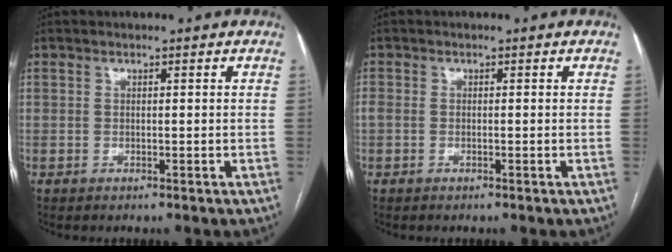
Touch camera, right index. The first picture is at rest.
{"total": 1.1, "force": [-0.2, 0.7, 0.8], "torque": [-0.027, 0.006, -0.001]}